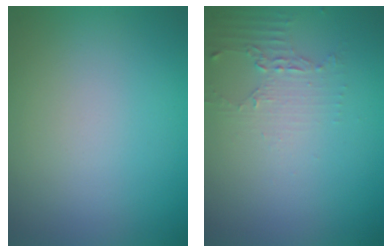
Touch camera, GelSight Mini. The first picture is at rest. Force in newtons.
{"total": 2.1, "press": 1.5, "slide": 1.4}